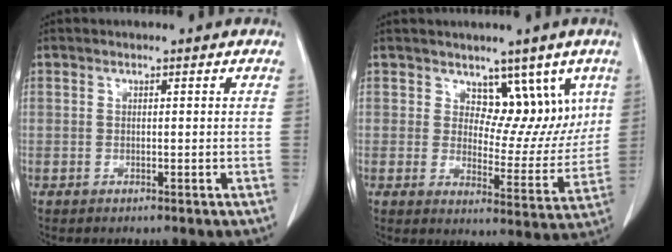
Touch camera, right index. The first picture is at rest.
{"total": 8.7, "force": [4.9, 4.9, 5.3], "torque": [-0.044, -0.004, 0.077]}